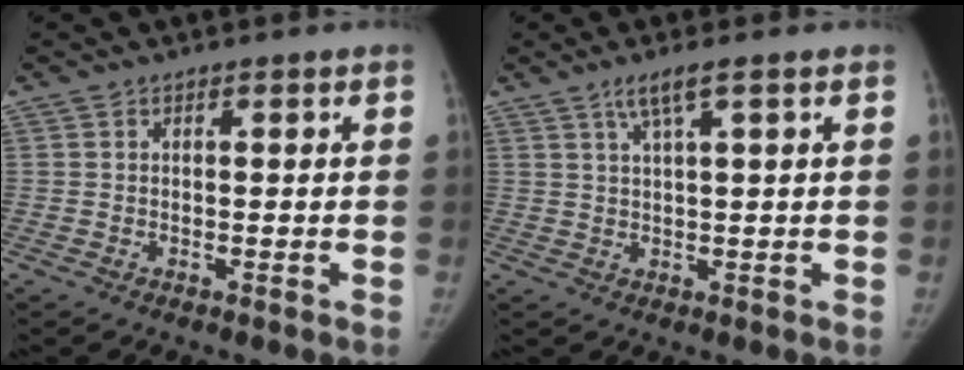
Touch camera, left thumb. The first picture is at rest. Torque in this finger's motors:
{"motor_torque": [-0.26, 0.21, 0.28, -0.56, -0.01]}